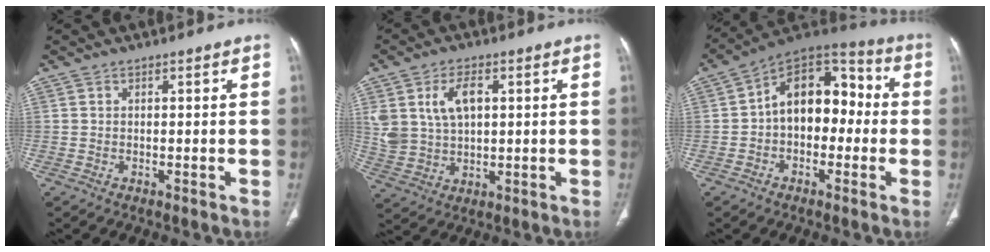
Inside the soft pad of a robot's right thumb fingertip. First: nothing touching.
{"total": 9.4, "force": [2.8, 5.9, 6.8], "torque": [-0.126, -0.003, 0.063]}
{"total": 14.7, "force": [-0.4, 9.8, 10.9], "torque": [-0.121, 0.050, -0.024]}